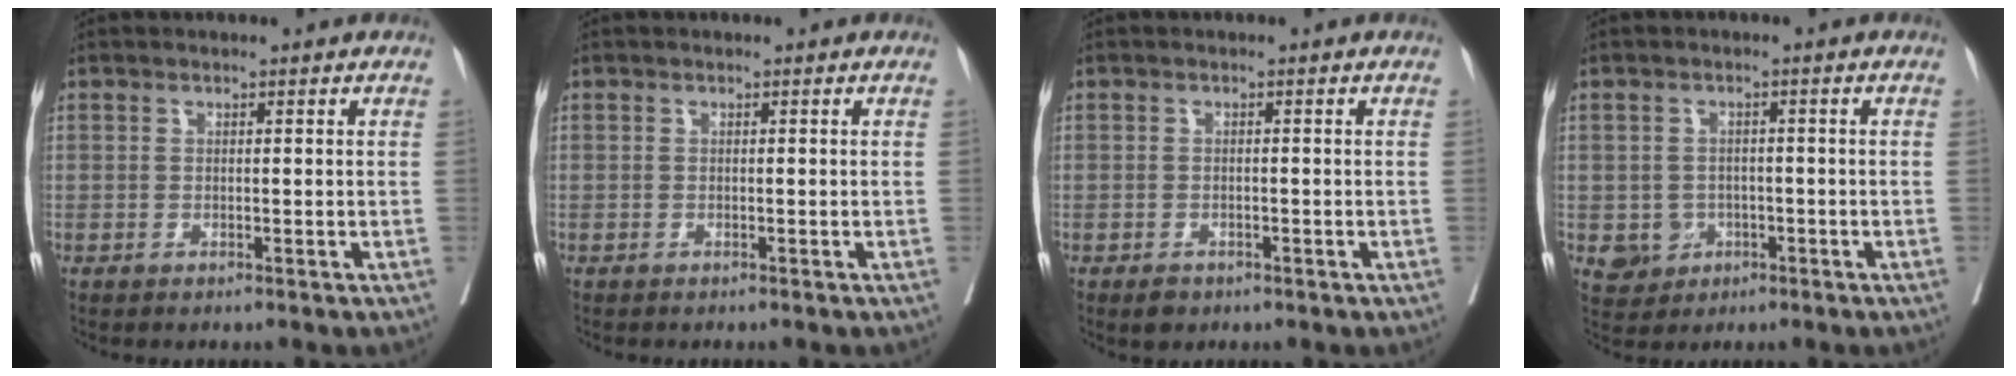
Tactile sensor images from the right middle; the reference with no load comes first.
{"total": 0.0}
{"total": 1.8, "force": [-1.1, 1.3, 0.7], "torque": [-0.008, 0.003, -0.009]}
{"total": 4.1, "force": [-1.3, 3.8, 0.6], "torque": [0.001, 0.009, -0.013]}